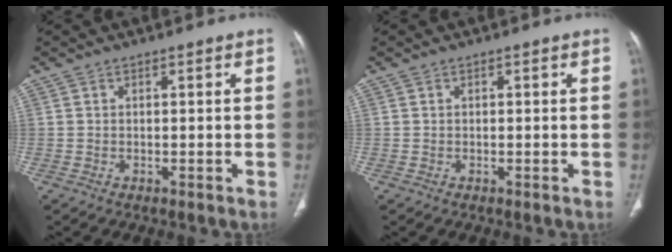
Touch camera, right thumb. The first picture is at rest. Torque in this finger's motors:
{"motor_torque": [-0.39, 0.00, 0.24, -0.36, 0.04]}